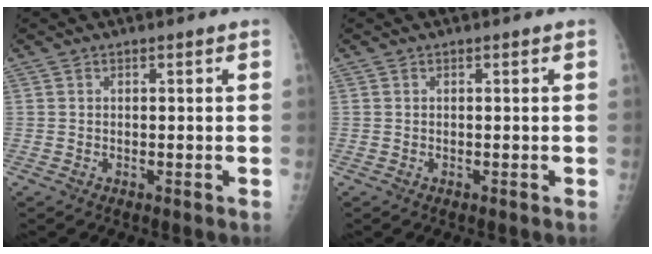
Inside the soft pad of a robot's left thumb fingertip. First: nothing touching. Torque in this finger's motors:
{"motor_torque": [0.27, -0.26, 0.00, 0.00, 0.00]}